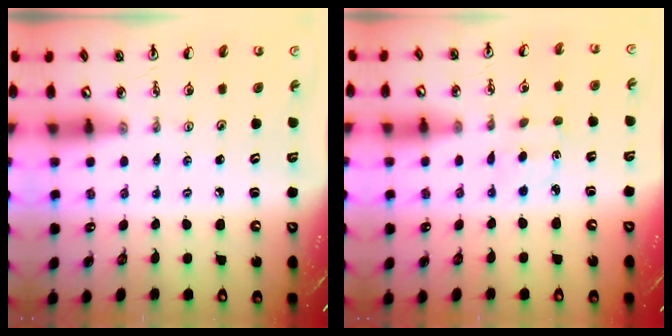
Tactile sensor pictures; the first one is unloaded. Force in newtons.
{"total": 1.8, "press": 1.7, "slide": 0.5}